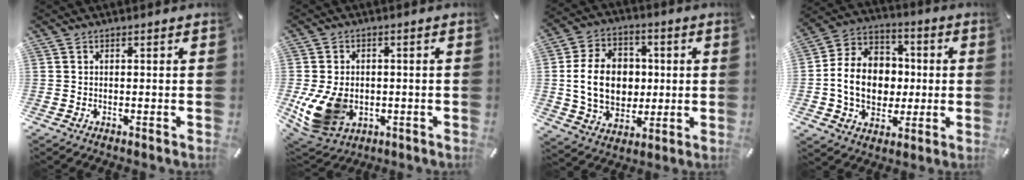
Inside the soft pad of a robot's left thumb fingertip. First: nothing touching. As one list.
[{"total": 12.7, "force": [-2.6, 9.7, 7.7], "torque": [-0.177, 0.005, -0.042]}, {"total": 15.4, "force": [0.4, 12.2, 9.3], "torque": [-0.198, 0.016, 0.008]}, {"total": 14.1, "force": [-1.5, 11.8, 7.6], "torque": [-0.171, 0.017, -0.020]}]